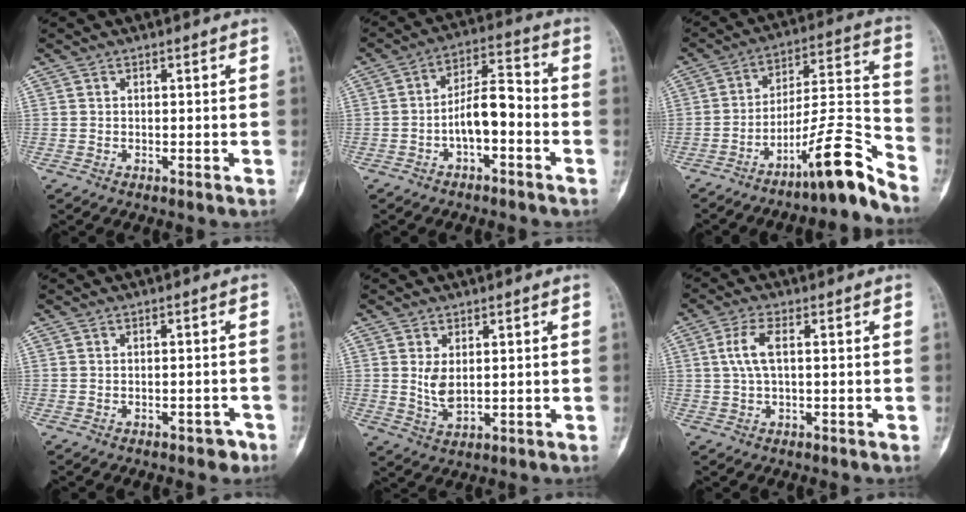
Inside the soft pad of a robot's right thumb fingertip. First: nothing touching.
{"total": 8.2, "force": [-2.6, 3.6, 6.9], "torque": [-0.112, 0.044, -0.050]}
{"total": 14.2, "force": [-10.6, 1.0, 9.4], "torque": [-0.141, 0.108, -0.172]}
{"total": 3.0, "force": [-2.2, 1.5, 1.4], "torque": [-0.011, 0.016, -0.023]}
{"total": 4.0, "force": [0.8, 2.1, 3.3], "torque": [-0.058, -0.012, 0.024]}
{"total": 4.4, "force": [0.6, 1.5, 4.1], "torque": [-0.105, 0.012, 0.013]}